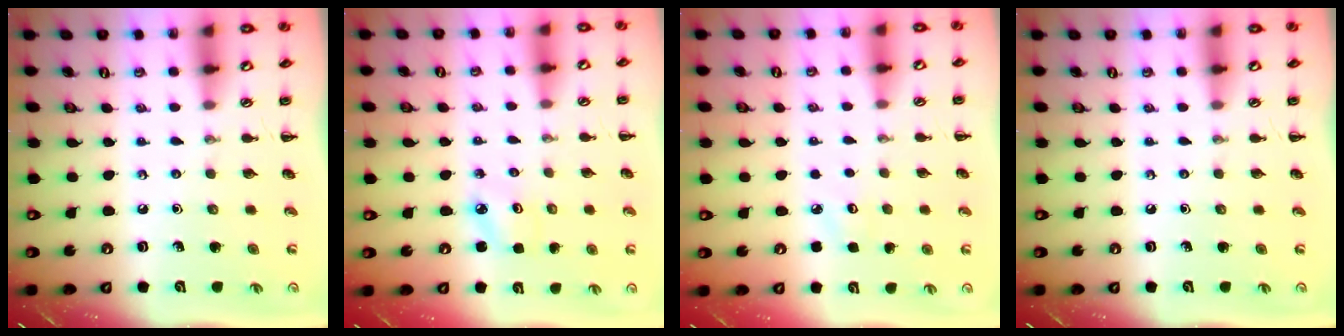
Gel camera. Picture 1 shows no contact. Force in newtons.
{"total": 2.5, "press": 2.4, "slide": 0.6}
{"total": 3.4, "press": 3.3, "slide": 0.8}
{"total": 0.0}